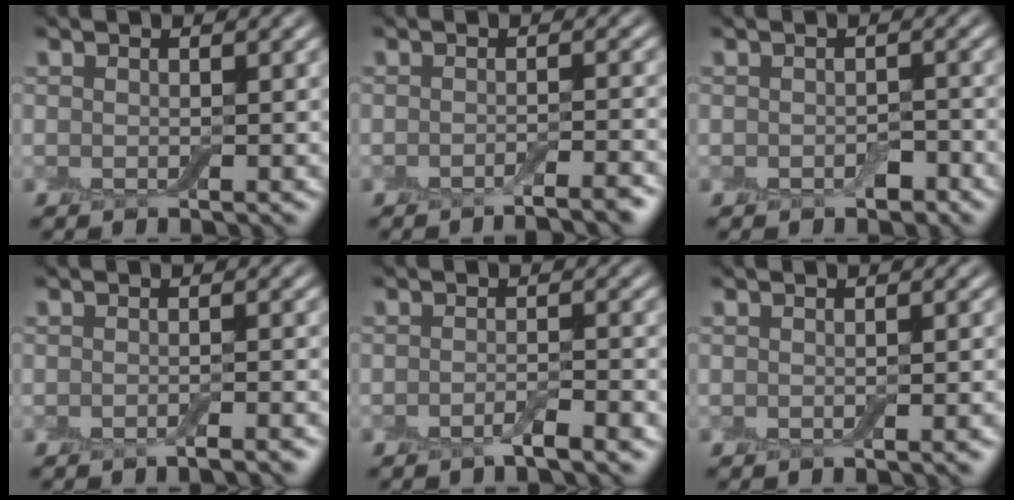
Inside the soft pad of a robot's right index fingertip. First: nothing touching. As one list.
[{"total": 2.7, "force": [-1.9, 0.4, 1.9], "torque": [-0.020, 0.002, -0.036]}, {"total": 1.3, "force": [-0.6, 0.8, 0.8], "torque": [-0.014, -0.003, -0.010]}, {"total": 1.5, "force": [-1.0, 0.3, 1.1], "torque": [-0.006, 0.000, -0.019]}, {"total": 1.9, "force": [-1.2, 0.2, 1.4], "torque": [-0.022, 0.002, -0.025]}, {"total": 1.0, "force": [-0.4, 0.2, 0.9], "torque": [-0.007, 0.002, -0.007]}]